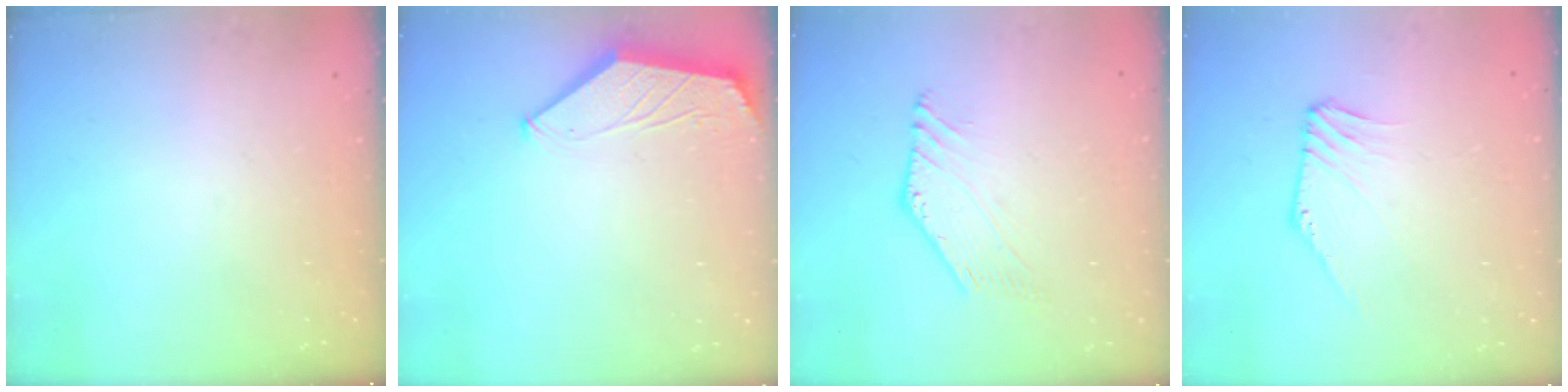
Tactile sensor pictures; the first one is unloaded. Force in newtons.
{"total": 1.5, "press": 1.5, "slide": 0.4}
{"total": 0.0}
{"total": 0.7, "press": 0.5, "slide": 0.4}